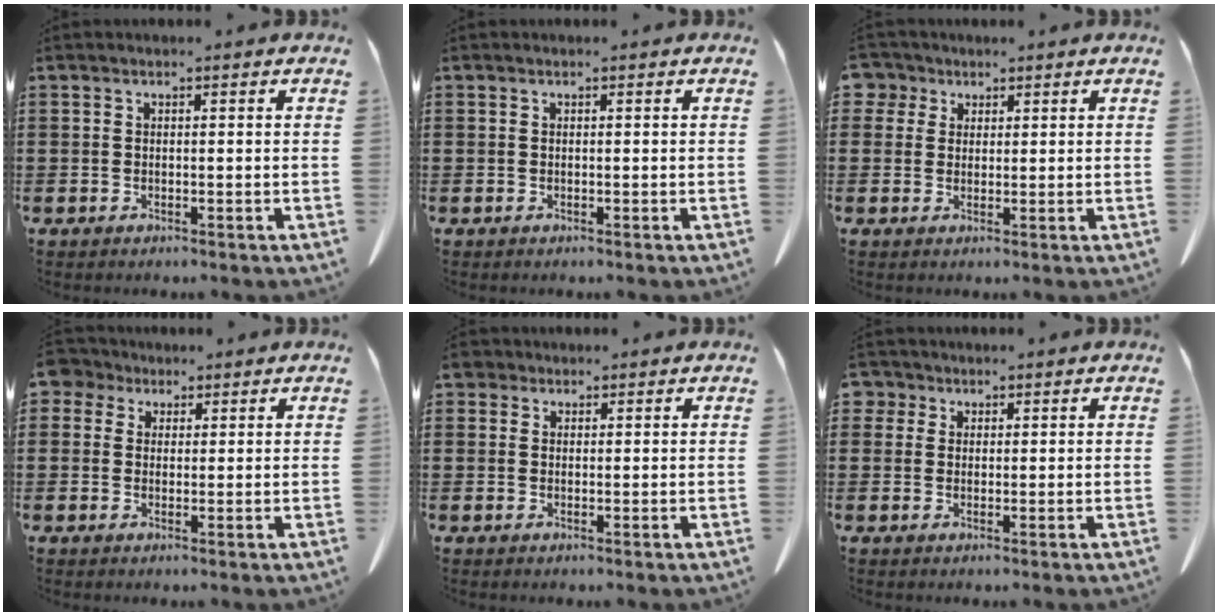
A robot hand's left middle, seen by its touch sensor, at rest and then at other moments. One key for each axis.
{"total": 0.0}
{"total": 3.3, "fx": 1.9, "fy": 2.6, "fz": 0.6, "tx": -0.020, "ty": 0.008, "tz": 0.034}
{"total": 3.2, "fx": 2.1, "fy": 2.3, "fz": 0.8, "tx": -0.021, "ty": 0.008, "tz": 0.037}
{"total": 2.0, "fx": 1.3, "fy": 1.3, "fz": 0.6, "tx": -0.020, "ty": 0.008, "tz": 0.025}
{"total": 2.2, "fx": 1.2, "fy": 1.7, "fz": 0.5, "tx": -0.011, "ty": 0.004, "tz": 0.020}